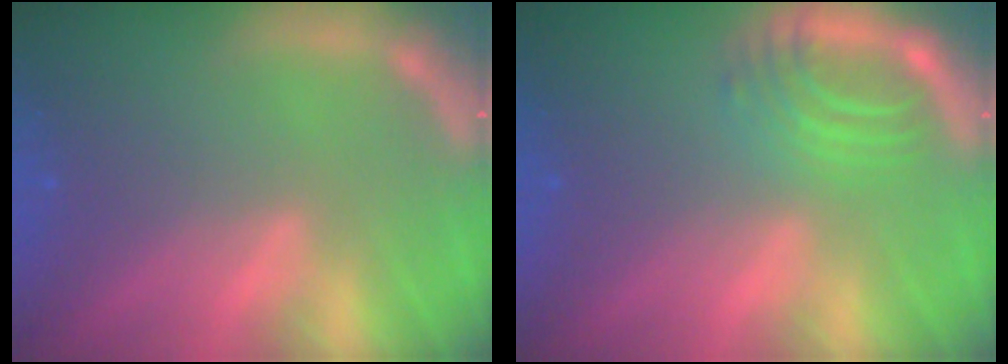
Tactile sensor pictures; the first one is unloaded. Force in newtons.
{"total": 4.5}